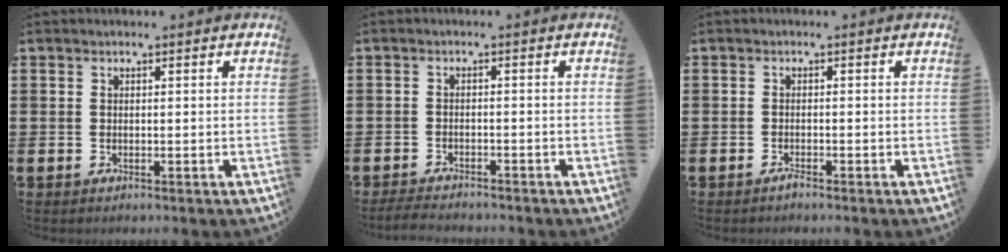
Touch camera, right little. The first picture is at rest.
{"total": 2.0, "force": [-1.9, 0.1, 0.4], "torque": [-0.009, 0.004, -0.040]}
{"total": 0.8, "force": [-0.7, 0.1, 0.4], "torque": [-0.010, -0.004, -0.013]}